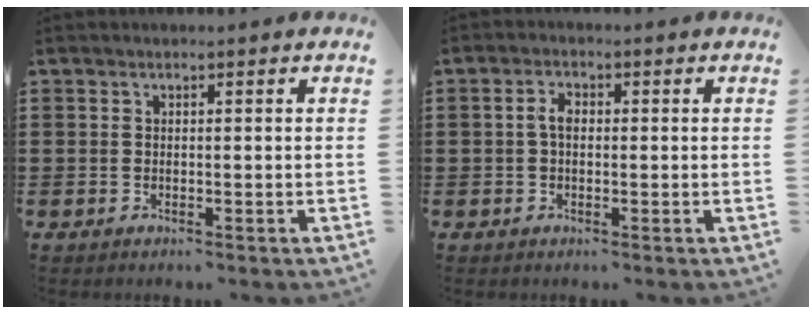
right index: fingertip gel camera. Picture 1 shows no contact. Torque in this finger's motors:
{"motor_torque": [0.48, -0.40, 0.14, 0.07]}